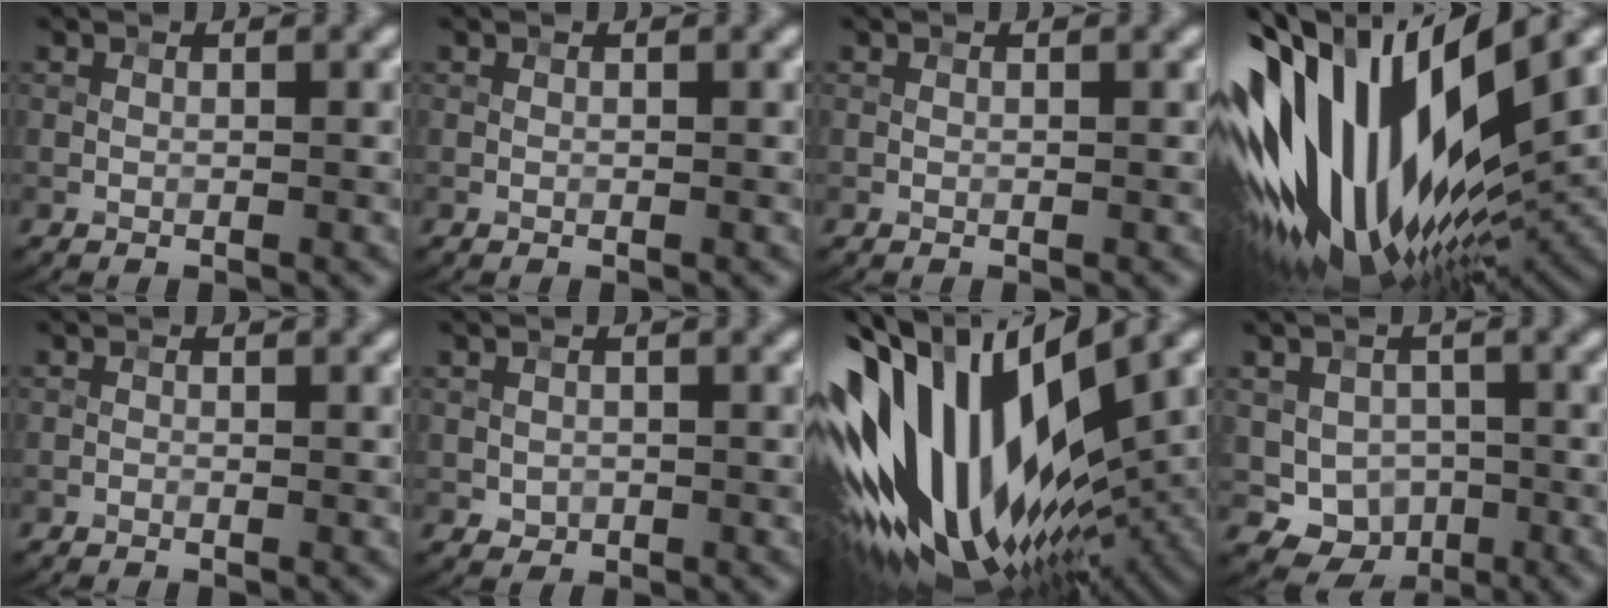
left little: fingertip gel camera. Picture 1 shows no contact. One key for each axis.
{"total": 0.0}
{"total": 0.0}
{"total": 16.9, "fx": 0.6, "fy": 7.5, "fz": 15.1, "tx": -0.288, "ty": -0.013, "tz": 0.004}
{"total": 0.0}
{"total": 1.1, "fx": 0.1, "fy": 1.0, "fz": 0.5, "tx": -0.011, "ty": -0.003, "tz": 0.006}
{"total": 16.9, "fx": -0.1, "fy": 8.9, "fz": 14.4, "tx": -0.275, "ty": -0.005, "tz": -0.005}
{"total": 5.0, "fx": -0.8, "fy": 4.2, "fz": 2.4, "tx": -0.027, "ty": -0.005, "tz": -0.012}